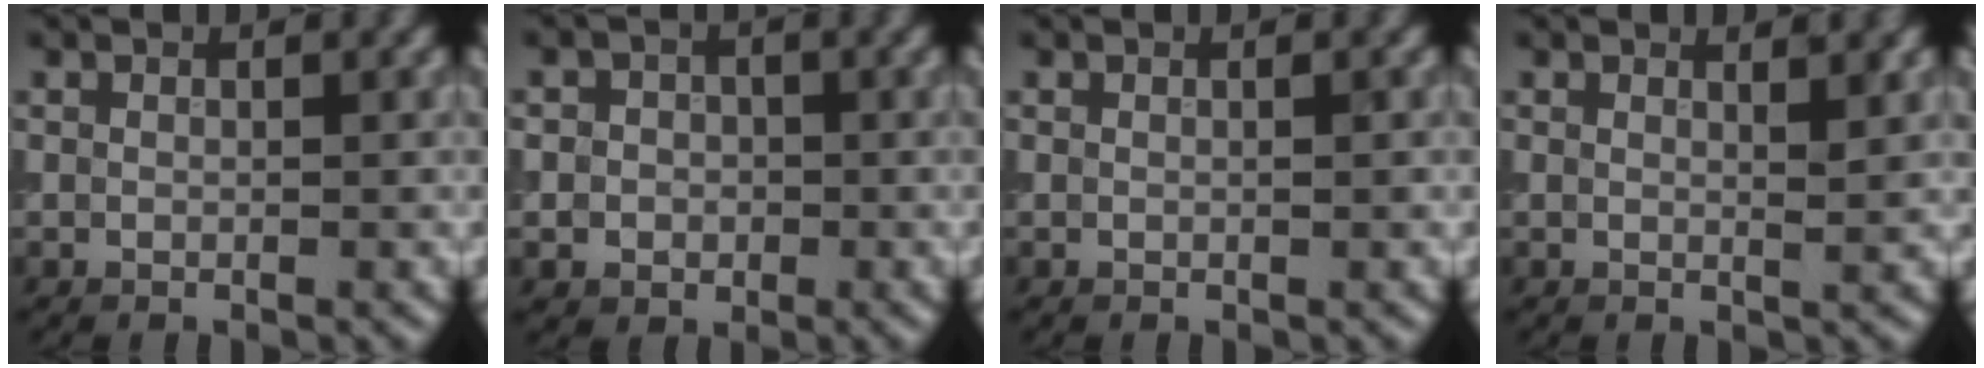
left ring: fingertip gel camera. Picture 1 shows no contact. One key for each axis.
{"total": 2.6, "fx": -0.3, "fy": 2.5, "fz": 0.7, "tx": 0.011, "ty": 0.001, "tz": -0.023}
{"total": 0.5, "fx": 0.0, "fy": 0.0, "fz": 0.5, "tx": -0.008, "ty": 0.001, "tz": 0.000}
{"total": 1.9, "fx": 1.1, "fy": 0.6, "fz": 1.5, "tx": -0.010, "ty": 0.005, "tz": 0.003}